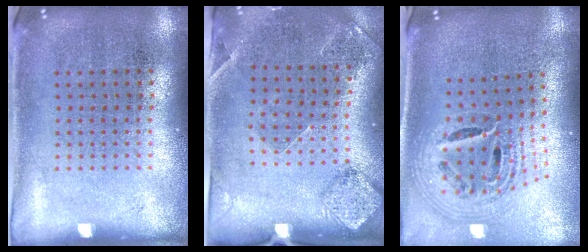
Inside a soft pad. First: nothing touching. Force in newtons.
{"total": 1.5, "press": 1.3, "slide": 0.7}
{"total": 2.1, "press": 1.7, "slide": 1.4}